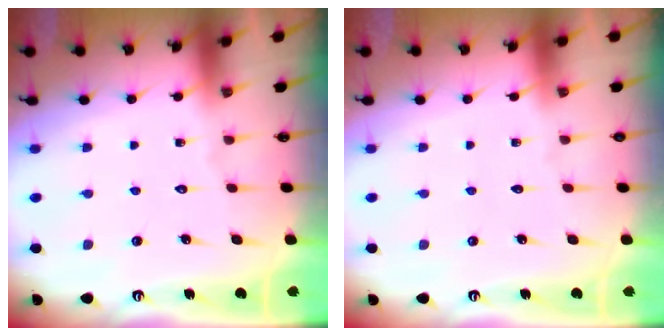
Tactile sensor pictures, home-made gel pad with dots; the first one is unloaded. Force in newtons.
{"total": 0.0}